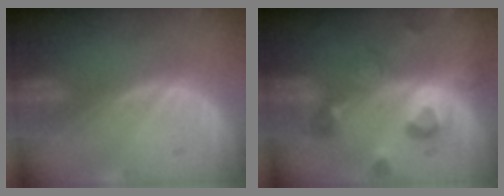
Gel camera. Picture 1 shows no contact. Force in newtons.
{"total": 8.1, "press": 7.7, "slide": 2.7}